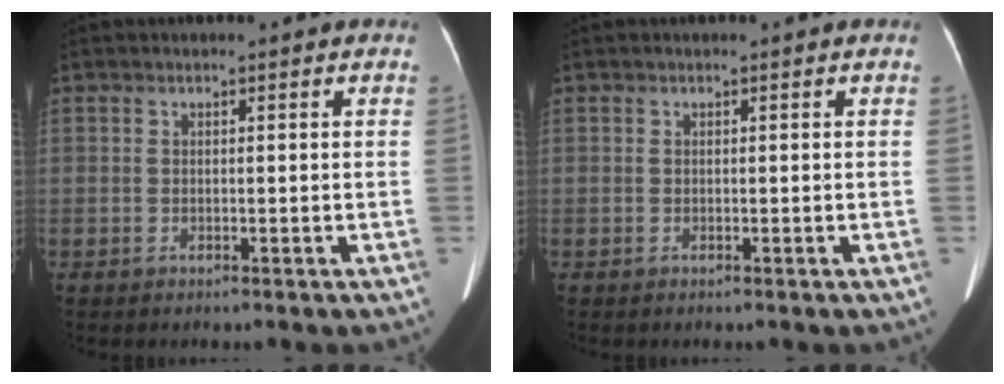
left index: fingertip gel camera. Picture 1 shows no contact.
{"total": 0.0}